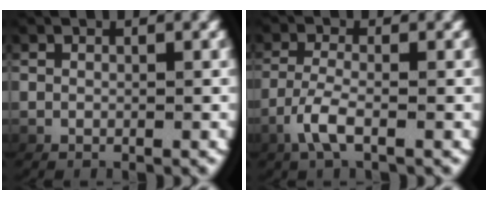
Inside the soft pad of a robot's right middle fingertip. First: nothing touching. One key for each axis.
{"total": 2.7, "fx": -1.3, "fy": 0.1, "fz": 2.4, "tx": -0.062, "ty": -0.017, "tz": -0.012}